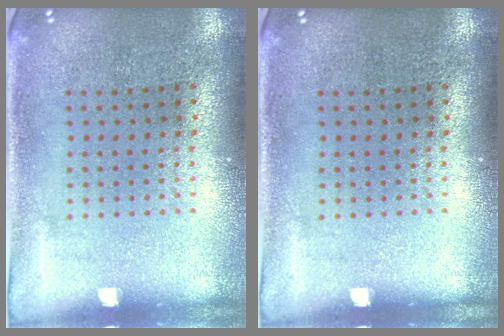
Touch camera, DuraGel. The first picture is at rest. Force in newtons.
{"total": 0.0}